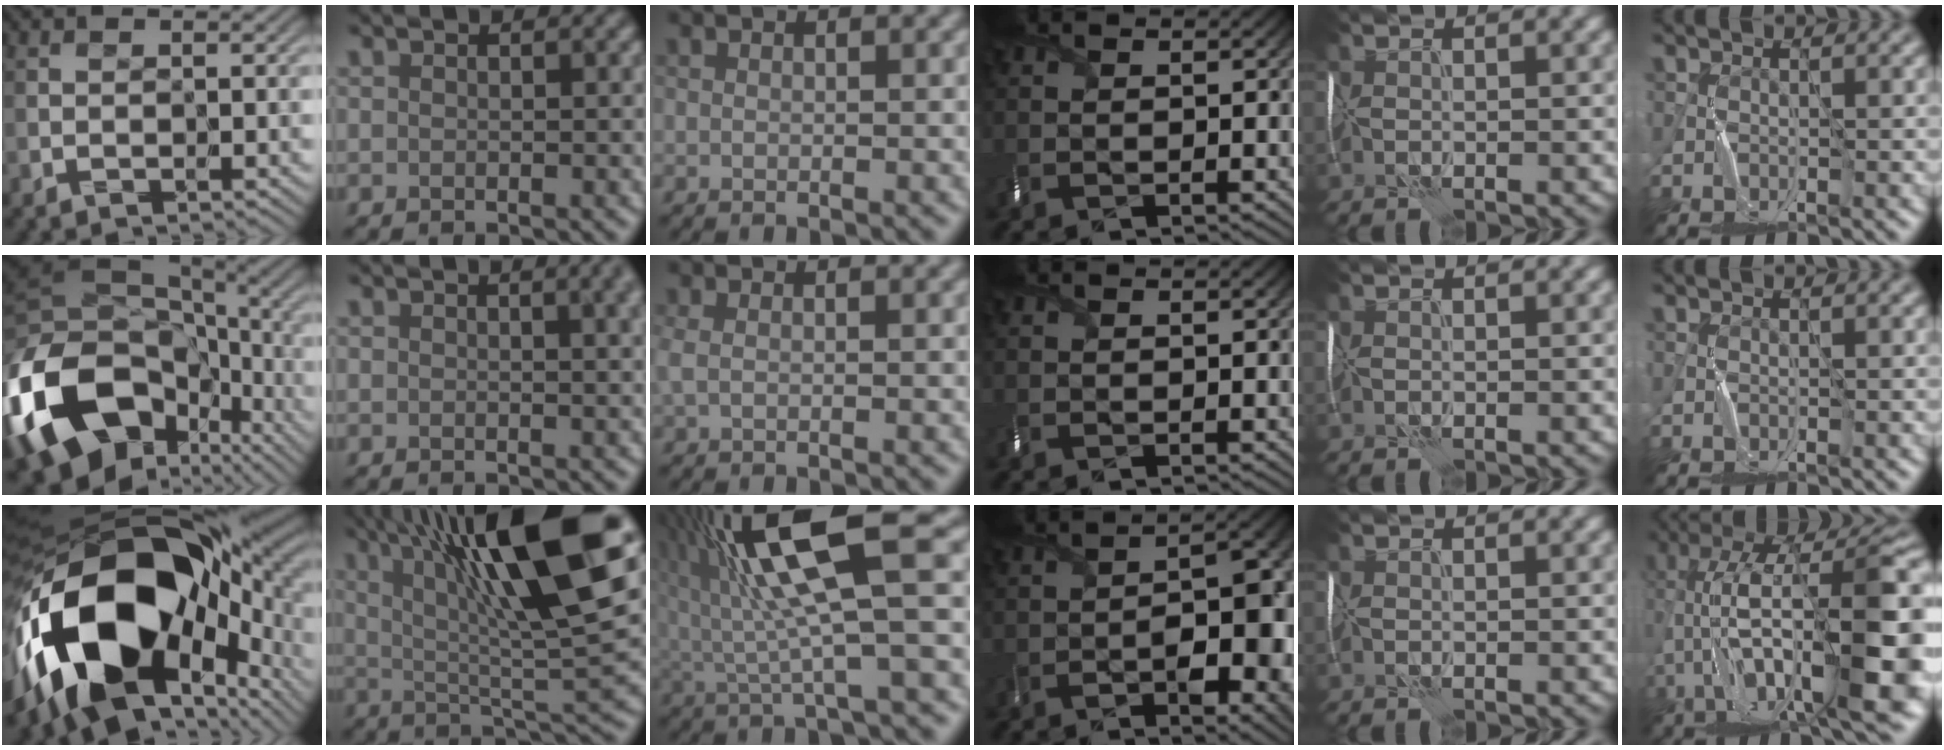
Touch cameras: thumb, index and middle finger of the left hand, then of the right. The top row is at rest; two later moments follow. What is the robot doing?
{"motion": "wrap", "object": "thread"}